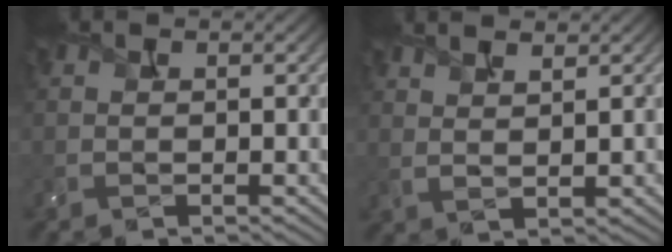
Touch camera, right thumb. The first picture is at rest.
{"total": 3.7, "force": [2.8, 0.7, 2.3], "torque": [-0.038, 0.005, 0.042]}